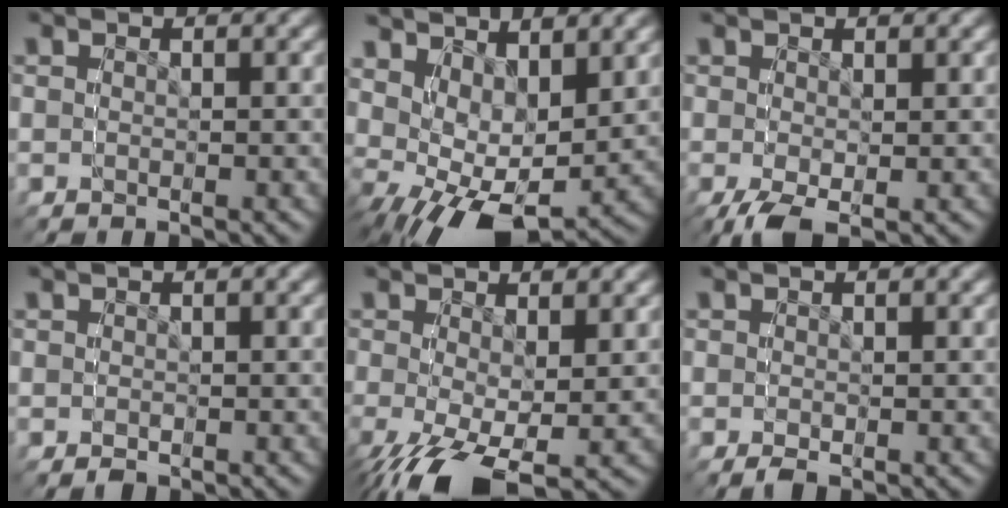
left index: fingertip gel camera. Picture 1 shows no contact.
{"total": 5.3, "force": [2.2, 4.1, 2.5], "torque": [-0.051, 0.010, 0.036]}
{"total": 0.8, "force": [0.2, 0.7, -0.1], "torque": [0.007, -0.006, 0.009]}
{"total": 1.1, "force": [0.3, 1.0, 0.3], "torque": [-0.002, -0.004, 0.008]}
{"total": 2.8, "force": [-0.8, 2.4, 1.2], "torque": [-0.014, -0.016, -0.005]}
{"total": 0.6, "force": [0.4, 0.3, 0.3], "torque": [-0.001, -0.003, 0.009]}